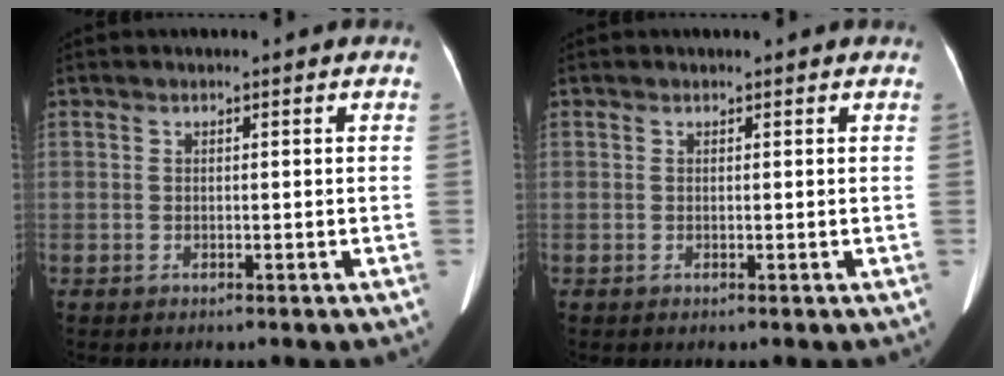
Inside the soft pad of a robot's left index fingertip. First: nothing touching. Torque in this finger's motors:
{"motor_torque": [0.39, -0.57, 0.10, -0.01]}